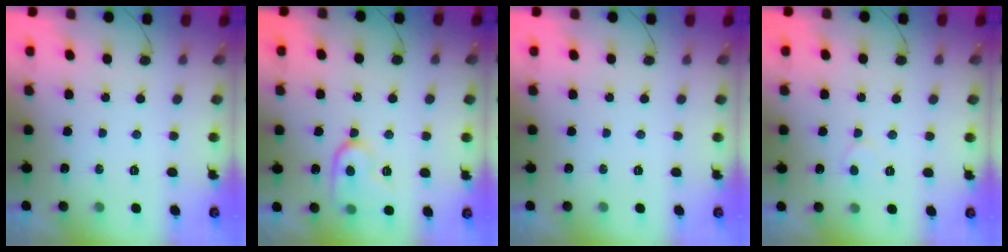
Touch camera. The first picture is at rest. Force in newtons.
{"total": 11.7, "press": 11.6, "slide": 1.3}
{"total": 0.0}
{"total": 5.6, "press": 5.6, "slide": 0.6}